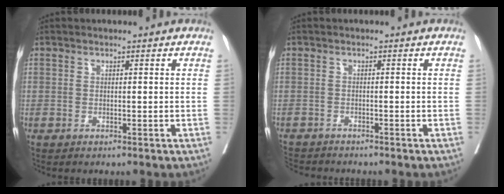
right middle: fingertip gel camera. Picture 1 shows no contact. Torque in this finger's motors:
{"motor_torque": [-0.12, -0.26, 0.02, 0.00]}